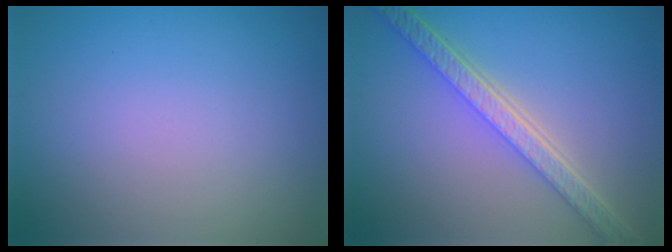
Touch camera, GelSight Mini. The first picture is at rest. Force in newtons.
{"total": 5.7, "press": 4.4, "slide": 3.6}